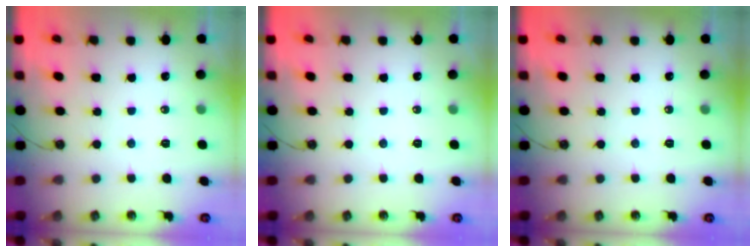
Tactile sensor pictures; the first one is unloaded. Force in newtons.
{"total": 0.0}
{"total": 0.0}